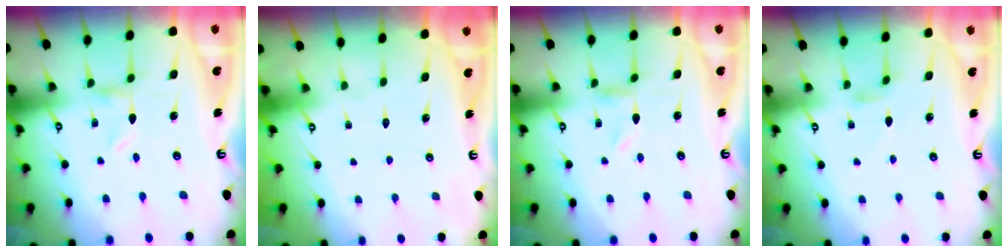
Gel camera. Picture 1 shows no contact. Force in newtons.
{"total": 1.6, "press": 1.6, "slide": 0.2}
{"total": 0.0}
{"total": 1.1, "press": 1.0, "slide": 0.4}